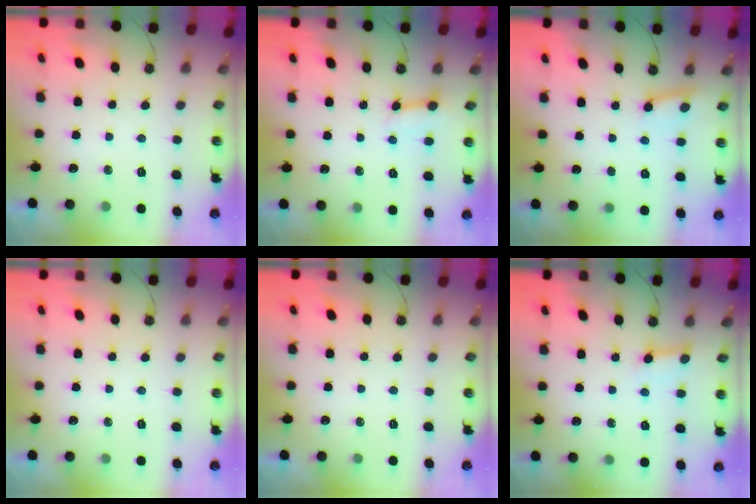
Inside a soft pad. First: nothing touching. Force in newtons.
{"total": 3.5, "press": 3.5, "slide": 0.2}
{"total": 3.5, "press": 3.5, "slide": 0.3}
{"total": 0.0}
{"total": 0.0}
{"total": 3.7, "press": 3.7, "slide": 0.5}